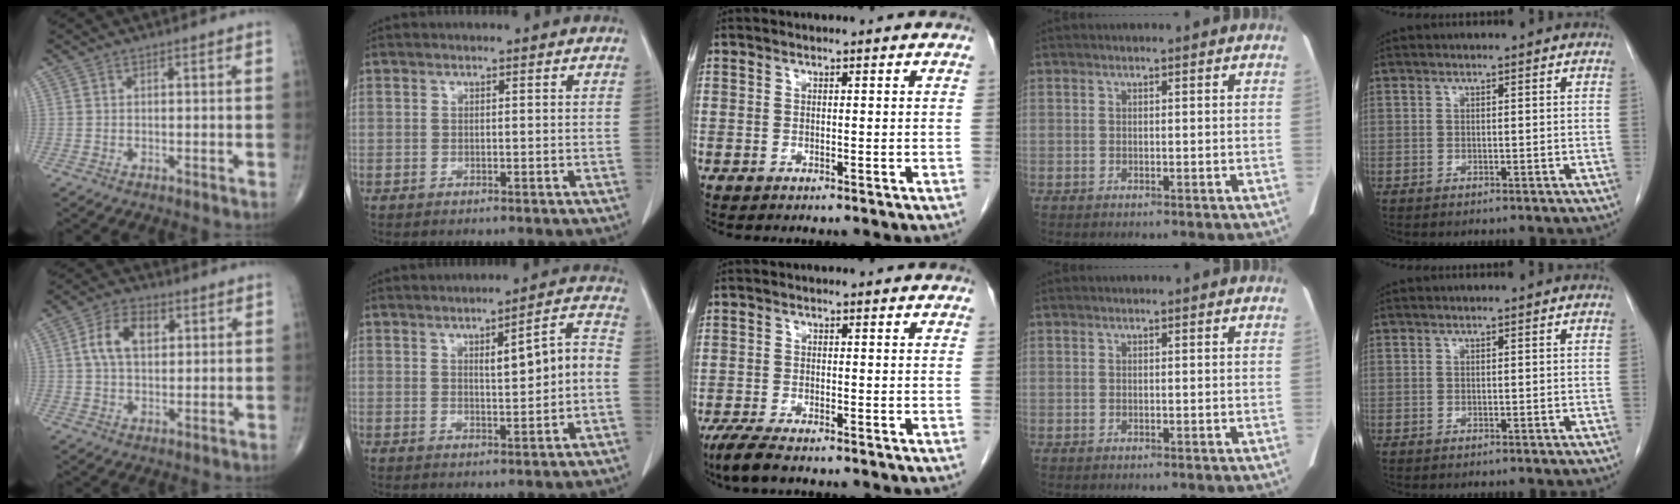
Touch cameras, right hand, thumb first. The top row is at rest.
{"thumb": {"total": 8.5, "force": [2.2, 5.3, 6.3], "torque": [-0.104, 0.007, 0.037]}, "index": {"total": 6.9, "force": [0.0, 1.1, 6.8], "torque": [-0.099, 0.021, 0.004]}, "middle": {"total": 4.4, "force": [-3.3, 0.9, 2.7], "torque": [-0.059, -0.013, -0.056]}}